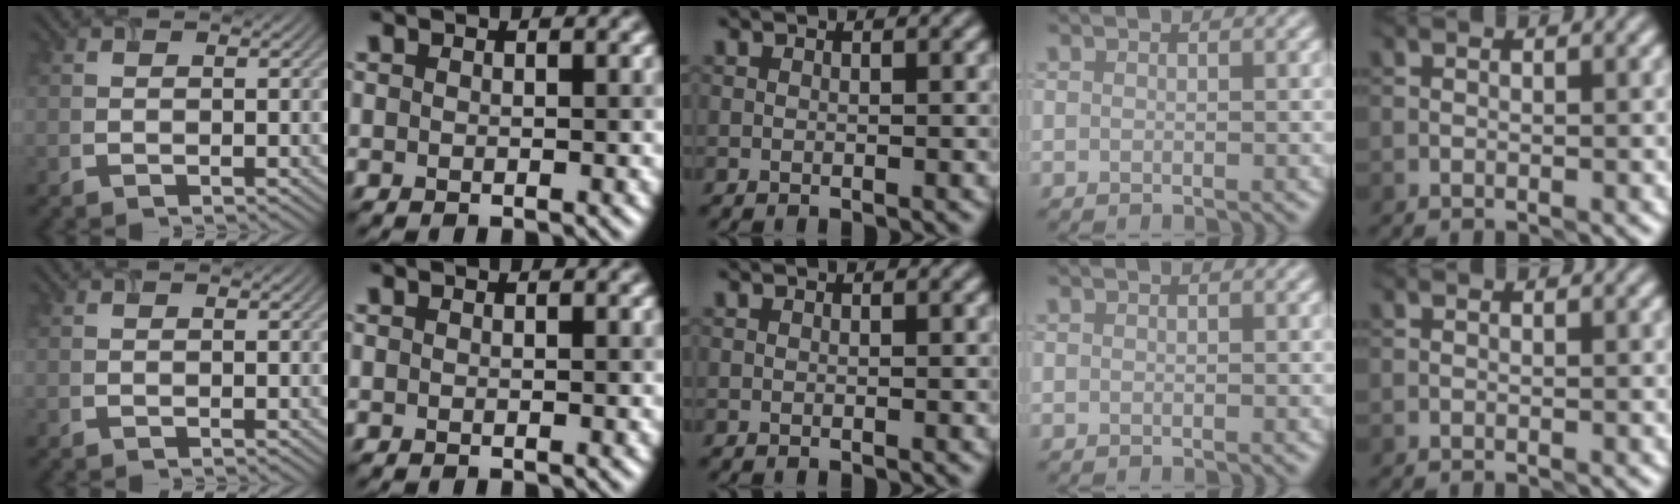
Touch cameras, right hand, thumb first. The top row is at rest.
{}